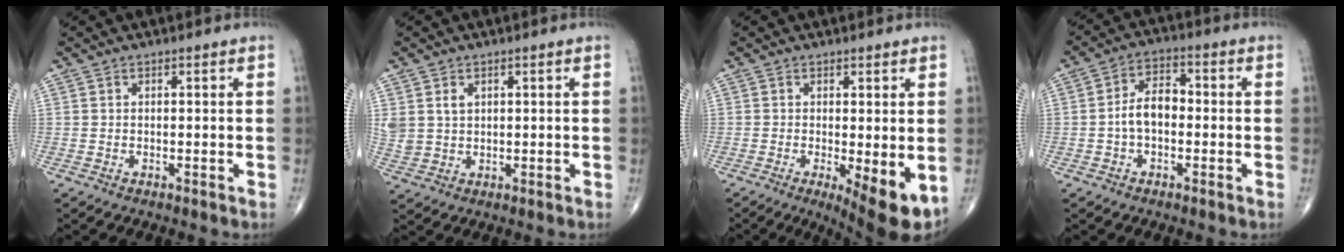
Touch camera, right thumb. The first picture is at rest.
{"total": 4.6, "force": [1.6, 3.5, 2.6], "torque": [-0.048, -0.002, 0.042]}
{"total": 8.4, "force": [-2.0, 2.3, 7.8], "torque": [-0.106, -0.023, -0.026]}
{"total": 6.5, "force": [-0.9, 4.0, 5.1], "torque": [-0.082, 0.027, -0.026]}